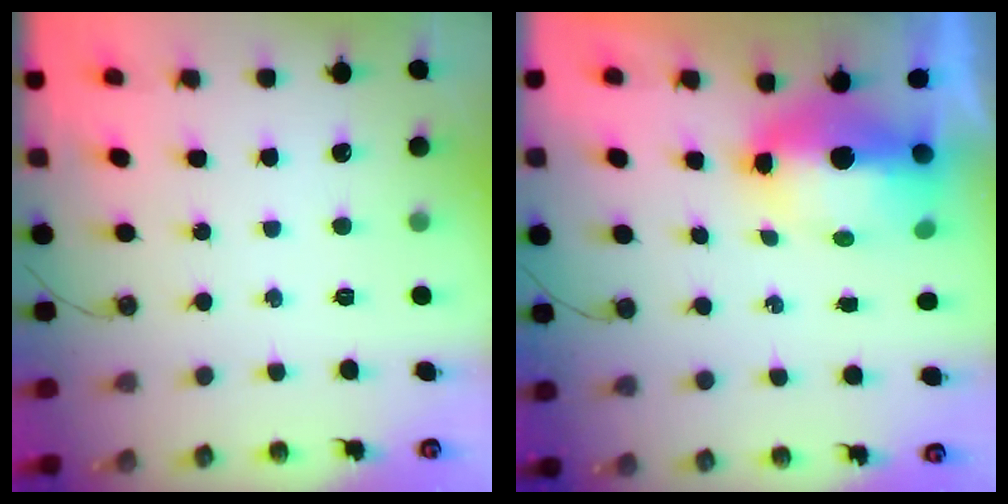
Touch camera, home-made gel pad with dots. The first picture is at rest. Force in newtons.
{"total": 9.9, "press": 9.7, "slide": 1.8}